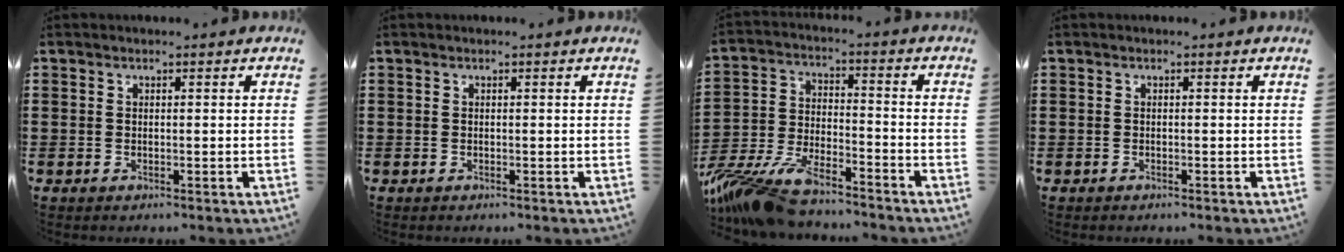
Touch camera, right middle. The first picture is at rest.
{"total": 0.0}
{"total": 10.0, "force": [-8.8, 2.1, 4.5], "torque": [-0.109, 0.005, -0.176]}
{"total": 0.0}